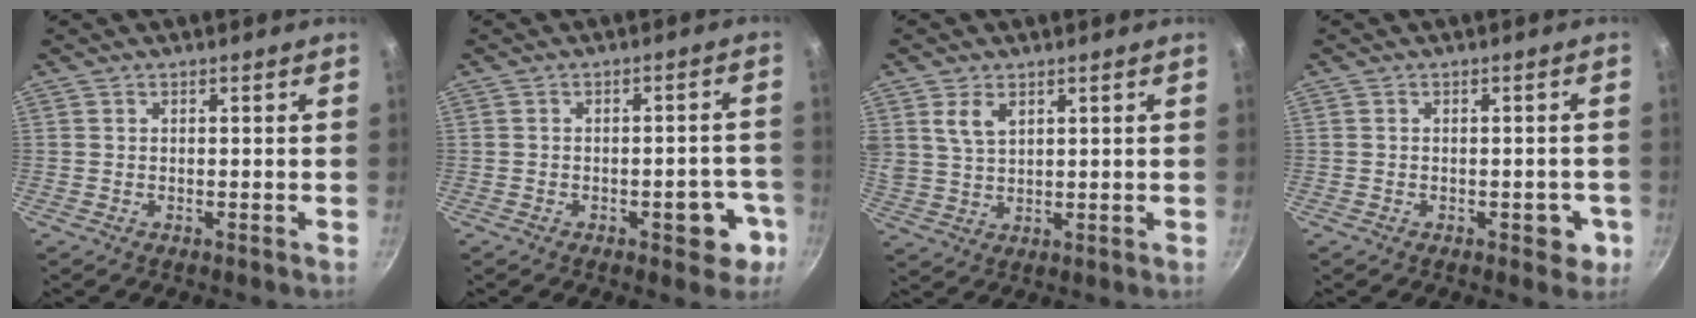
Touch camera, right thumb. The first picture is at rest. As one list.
[{"total": 6.8, "force": [-3.0, 3.3, 5.2], "torque": [-0.034, 0.026, -0.034]}, {"total": 5.0, "force": [2.4, 3.0, 3.3], "torque": [-0.055, -0.010, 0.052]}, {"total": 4.1, "force": [-1.4, 2.3, 3.1], "torque": [-0.012, 0.012, -0.015]}]